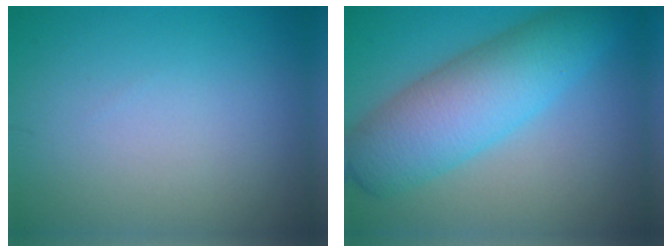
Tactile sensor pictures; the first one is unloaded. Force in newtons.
{"total": 6.5, "press": 6.5, "slide": 0.2}